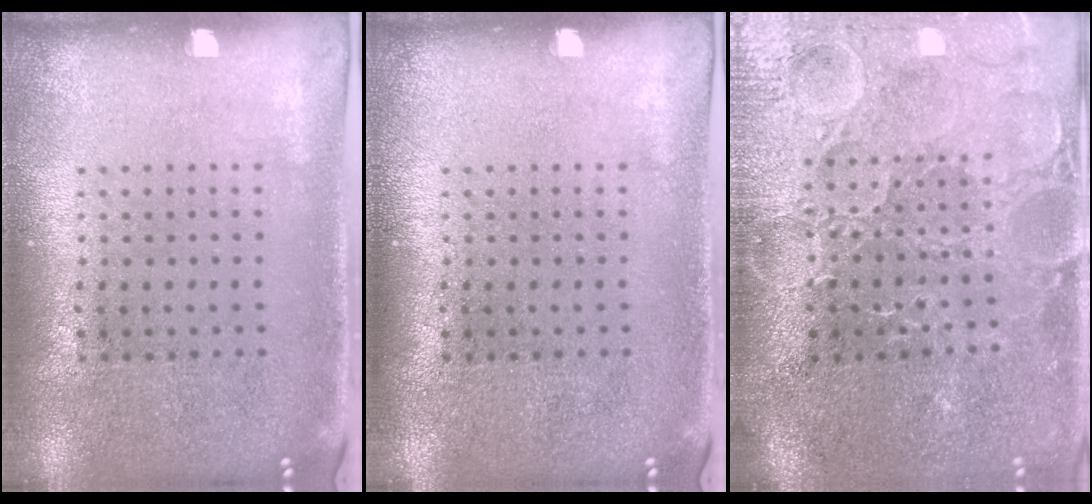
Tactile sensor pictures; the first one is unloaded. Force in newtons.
{"total": 0.0}
{"total": 3.6, "press": 3.5, "slide": 0.8}